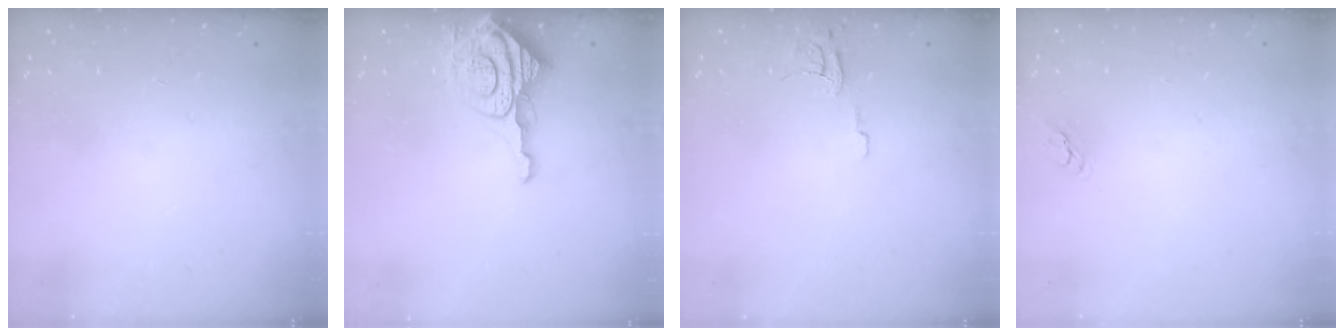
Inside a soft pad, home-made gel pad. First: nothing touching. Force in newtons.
{"total": 9.9, "press": 9.8, "slide": 0.9}
{"total": 6.3, "press": 6.3, "slide": 0.5}
{"total": 2.7, "press": 2.7, "slide": 0.1}